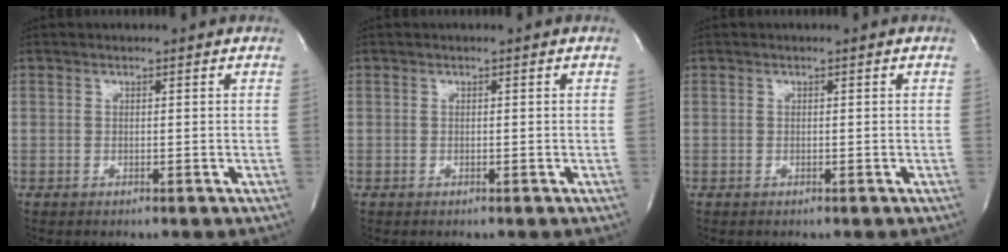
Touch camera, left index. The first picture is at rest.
{"total": 0.0}
{"total": 0.0}